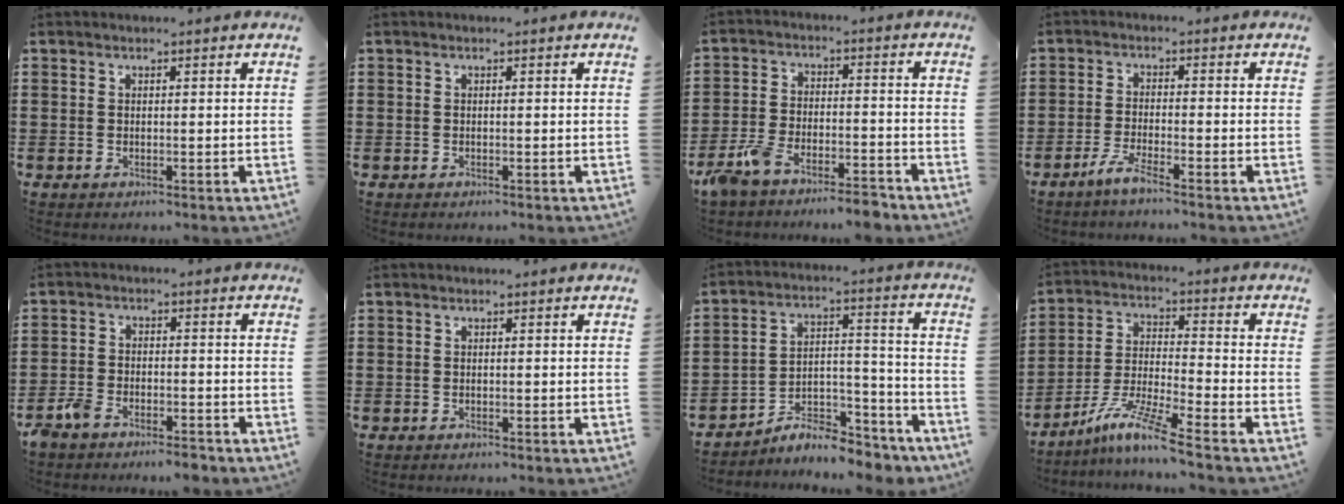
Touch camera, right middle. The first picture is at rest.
{"total": 0.0}
{"total": 7.0, "force": [-6.3, 1.0, 2.8], "torque": [-0.076, -0.001, -0.127]}
{"total": 3.5, "force": [-2.7, -0.1, 2.2], "torque": [-0.051, -0.006, -0.053]}
{"total": 4.5, "force": [-4.2, 1.0, 1.2], "torque": [-0.049, -0.001, -0.092]}
{"total": 0.0}
{"total": 6.8, "force": [-6.4, 1.6, 1.7], "torque": [-0.021, 0.011, -0.120]}
{"total": 9.0, "force": [-7.3, -0.3, 5.3], "torque": [-0.116, -0.013, -0.145]}